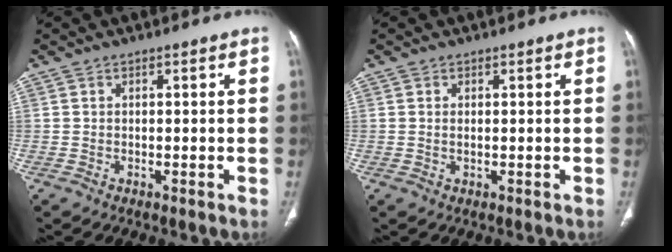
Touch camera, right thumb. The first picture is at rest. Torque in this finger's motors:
{"motor_torque": [-0.23, 0.08, -0.22, 0.48, -0.02]}